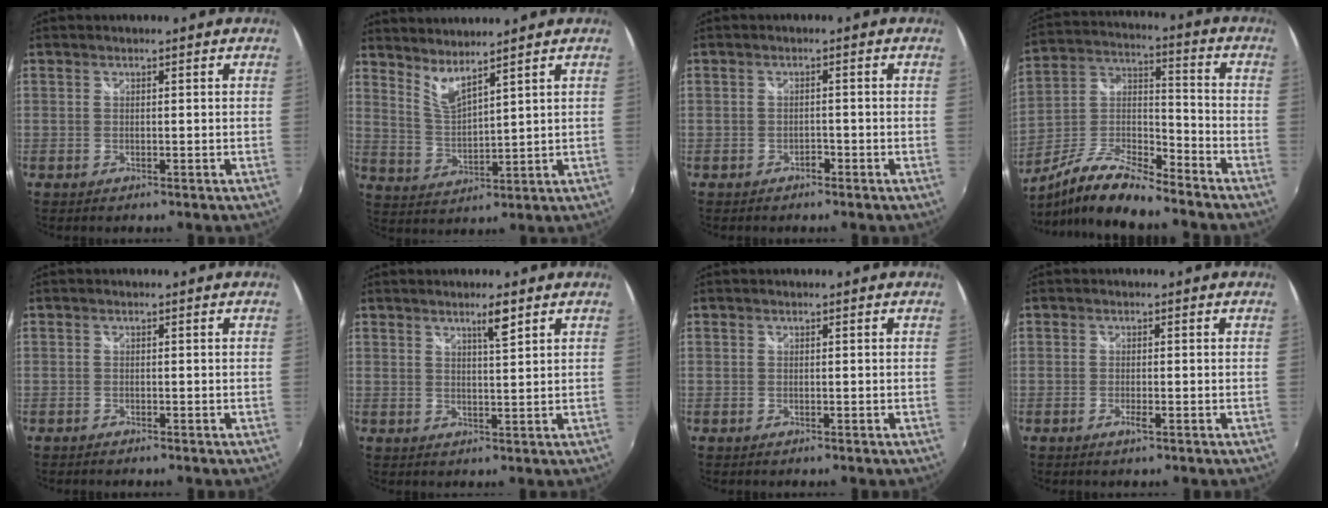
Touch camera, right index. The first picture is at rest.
{"total": 5.5, "force": [4.8, 0.4, 2.8], "torque": [-0.055, -0.010, 0.096]}
{"total": 1.2, "force": [-1.0, 0.6, 0.4], "torque": [-0.008, 0.000, -0.016]}
{"total": 13.8, "force": [-10.8, 2.9, 8.1], "torque": [-0.177, 0.001, -0.207]}
{"total": 0.7, "force": [-0.6, 0.2, 0.1], "torque": [-0.006, -0.004, -0.015]}
{"total": 3.3, "force": [2.1, 0.0, 2.4], "torque": [-0.040, -0.001, 0.036]}
{"total": 0.0}
{"total": 1.5, "force": [-0.7, 0.1, 1.3], "torque": [-0.026, -0.003, -0.013]}